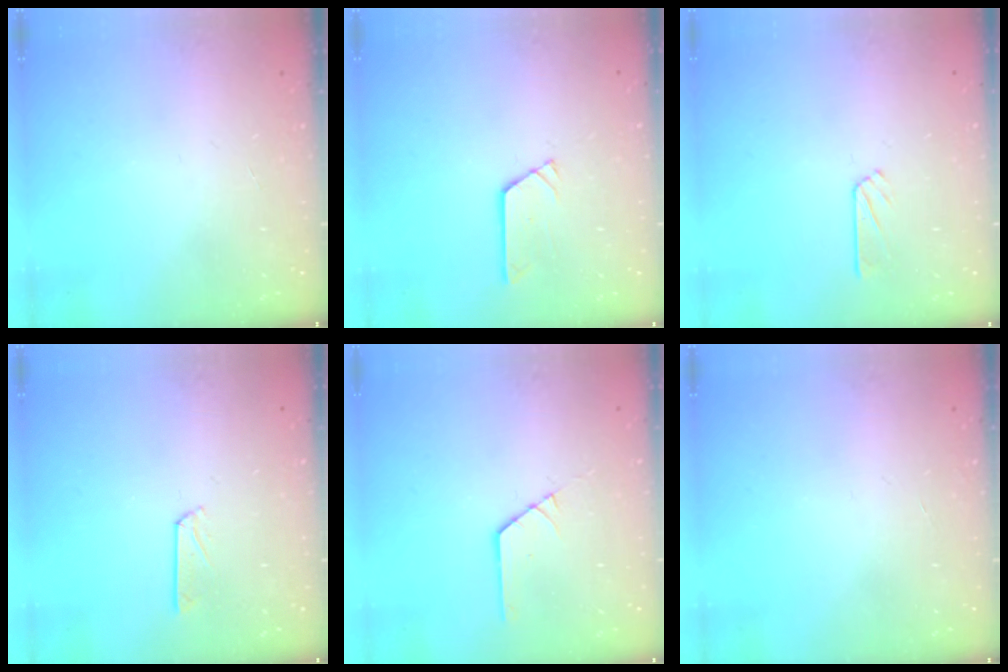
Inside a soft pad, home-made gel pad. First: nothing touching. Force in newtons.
{"total": 2.4, "press": 2.4, "slide": 0.1}
{"total": 2.5, "press": 2.5, "slide": 0.2}
{"total": 3.3, "press": 3.3, "slide": 0.3}
{"total": 1.4, "press": 1.4, "slide": 0.2}
{"total": 0.0}